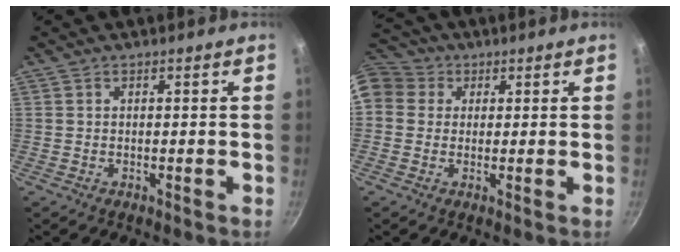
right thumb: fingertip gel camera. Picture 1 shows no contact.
{"total": 12.8, "force": [3.2, 11.0, 5.6], "torque": [-0.115, 0.033, 0.046]}